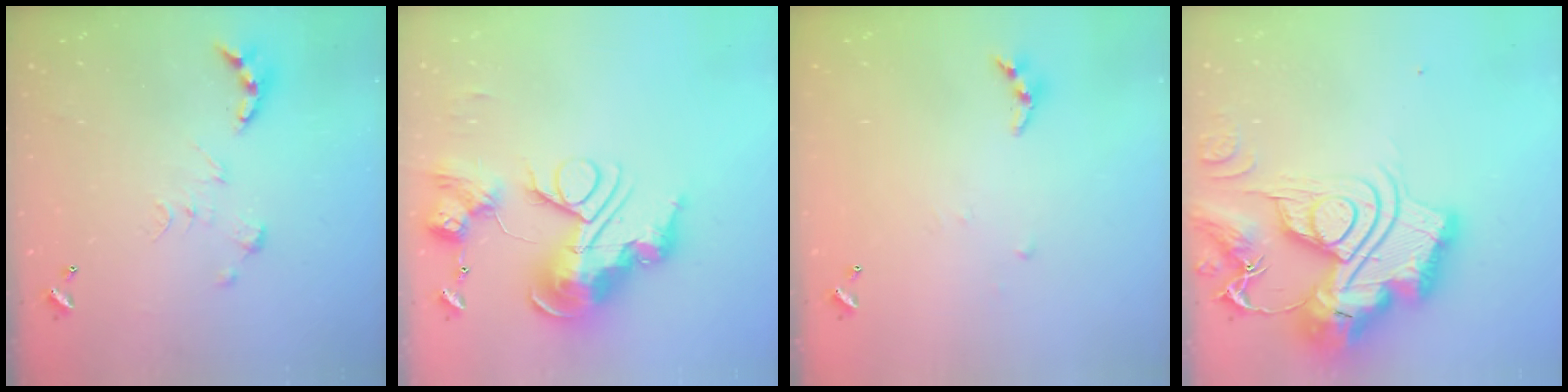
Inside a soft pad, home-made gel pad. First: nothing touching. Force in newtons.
{"total": 0.7, "press": 0.7, "slide": 0.0}
{"total": 4.6, "press": 4.5, "slide": 0.5}
{"total": 0.6, "press": 0.6, "slide": 0.0}